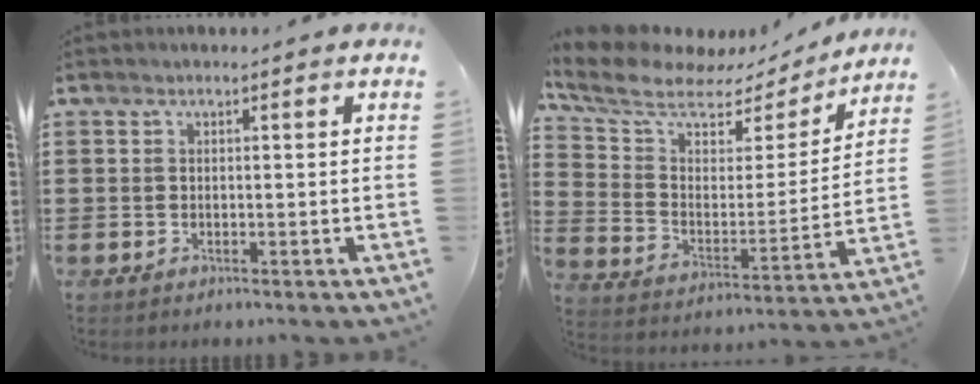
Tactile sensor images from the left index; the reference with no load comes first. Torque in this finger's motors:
{"motor_torque": [2.14, 0.00, 1.05, 0.21]}